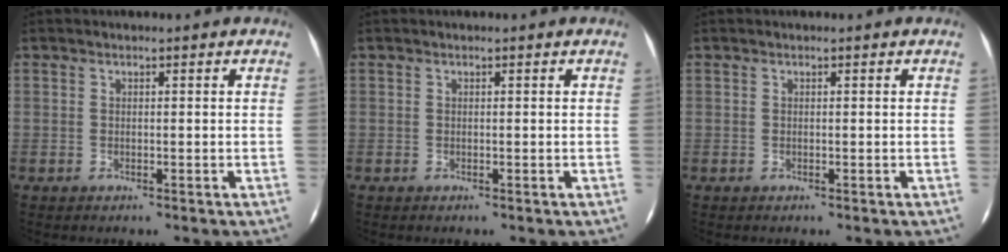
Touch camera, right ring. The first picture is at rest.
{"total": 0.0}
{"total": 0.0}